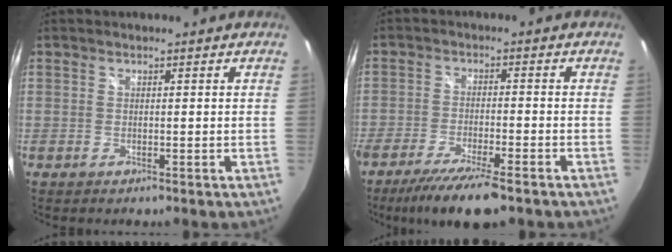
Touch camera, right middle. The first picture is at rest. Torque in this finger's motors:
{"motor_torque": [1.15, -0.98, 0.21, 0.14]}